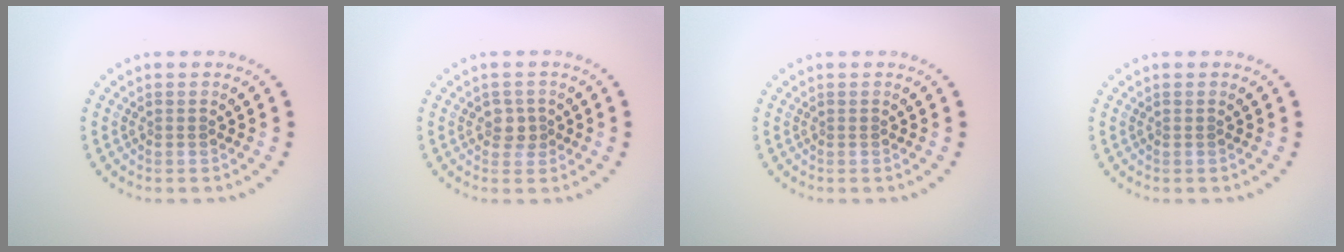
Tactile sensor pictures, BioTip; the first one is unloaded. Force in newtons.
{"total": 1.8, "press": 1.5, "slide": 0.9}
{"total": 0.0}
{"total": 0.0}